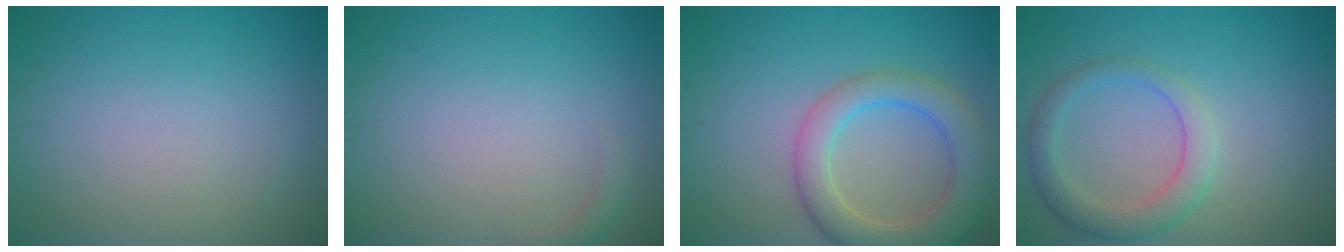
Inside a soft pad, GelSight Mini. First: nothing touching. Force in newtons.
{"total": 1.0, "press": 1.0, "slide": 0.2}
{"total": 6.1, "press": 6.1, "slide": 0.4}
{"total": 3.6, "press": 3.5, "slide": 0.2}